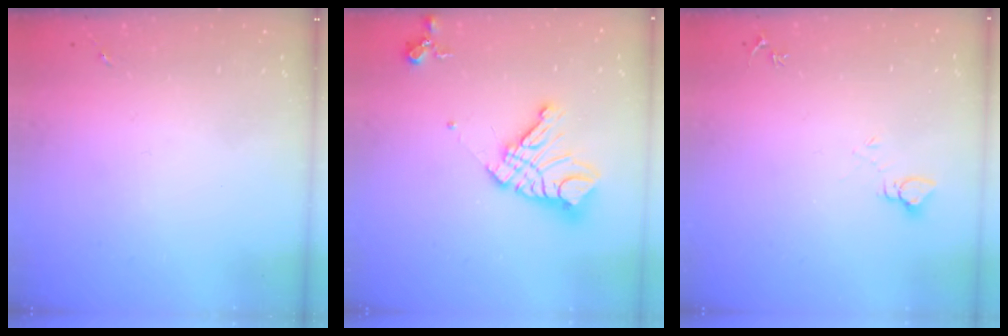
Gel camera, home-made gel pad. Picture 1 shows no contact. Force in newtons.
{"total": 16.4, "press": 16.3, "slide": 2.1}
{"total": 3.7, "press": 3.7, "slide": 0.3}